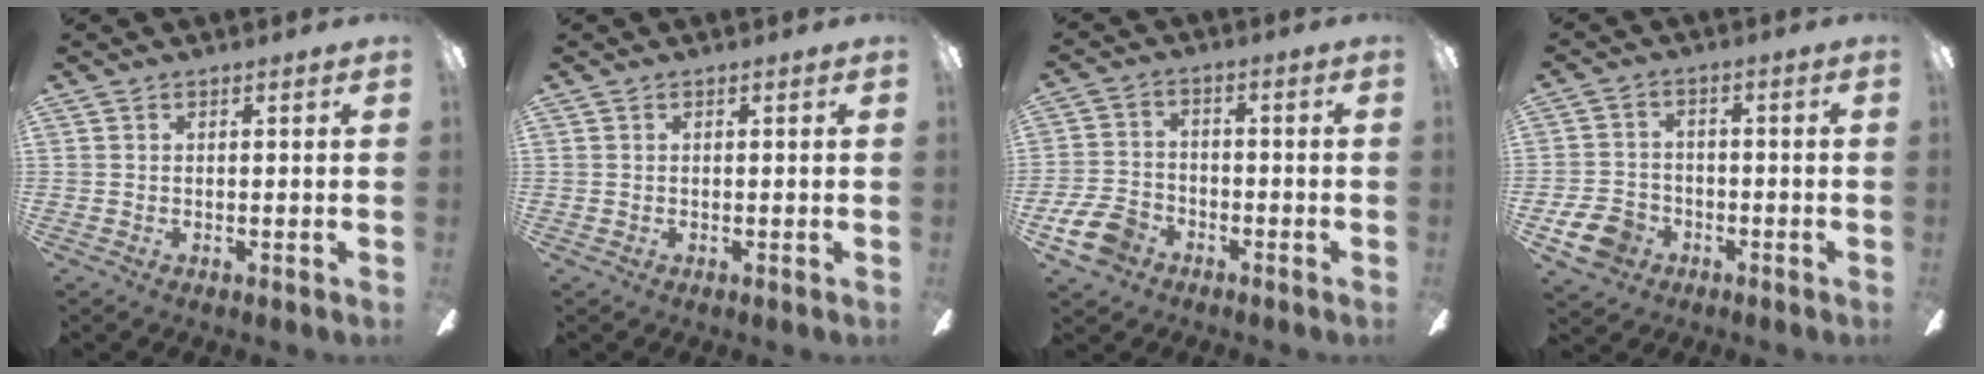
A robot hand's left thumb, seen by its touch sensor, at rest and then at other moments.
{"total": 0.0}
{"total": 8.6, "force": [-5.0, 5.6, 4.2], "torque": [-0.104, 0.024, -0.094]}
{"total": 8.0, "force": [-3.9, 5.8, 3.8], "torque": [-0.094, 0.025, -0.072]}